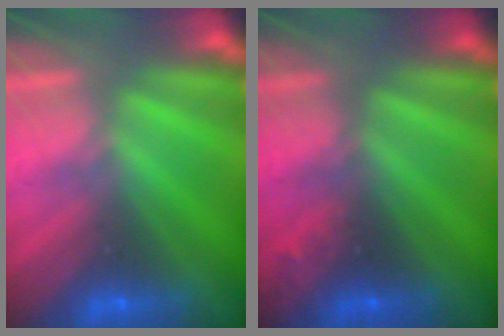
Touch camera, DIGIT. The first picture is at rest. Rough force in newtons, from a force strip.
{"total": 2.4}